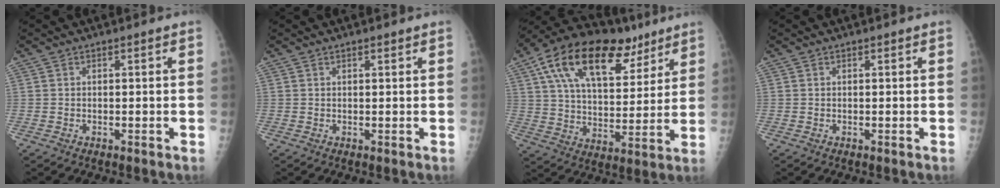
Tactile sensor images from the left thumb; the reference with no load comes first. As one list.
[{"total": 0.8, "force": [0.6, 0.2, 0.4], "torque": [-0.007, -0.002, 0.009]}, {"total": 23.0, "force": [12.3, 12.0, 15.2], "torque": [-0.227, -0.008, 0.209]}, {"total": 0.0}]